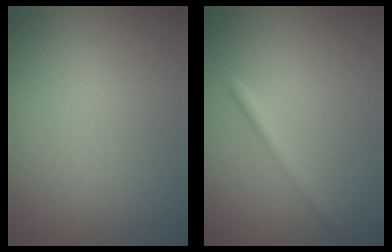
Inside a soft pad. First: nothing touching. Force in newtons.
{"total": 1.8, "press": 1.8, "slide": 0.1}